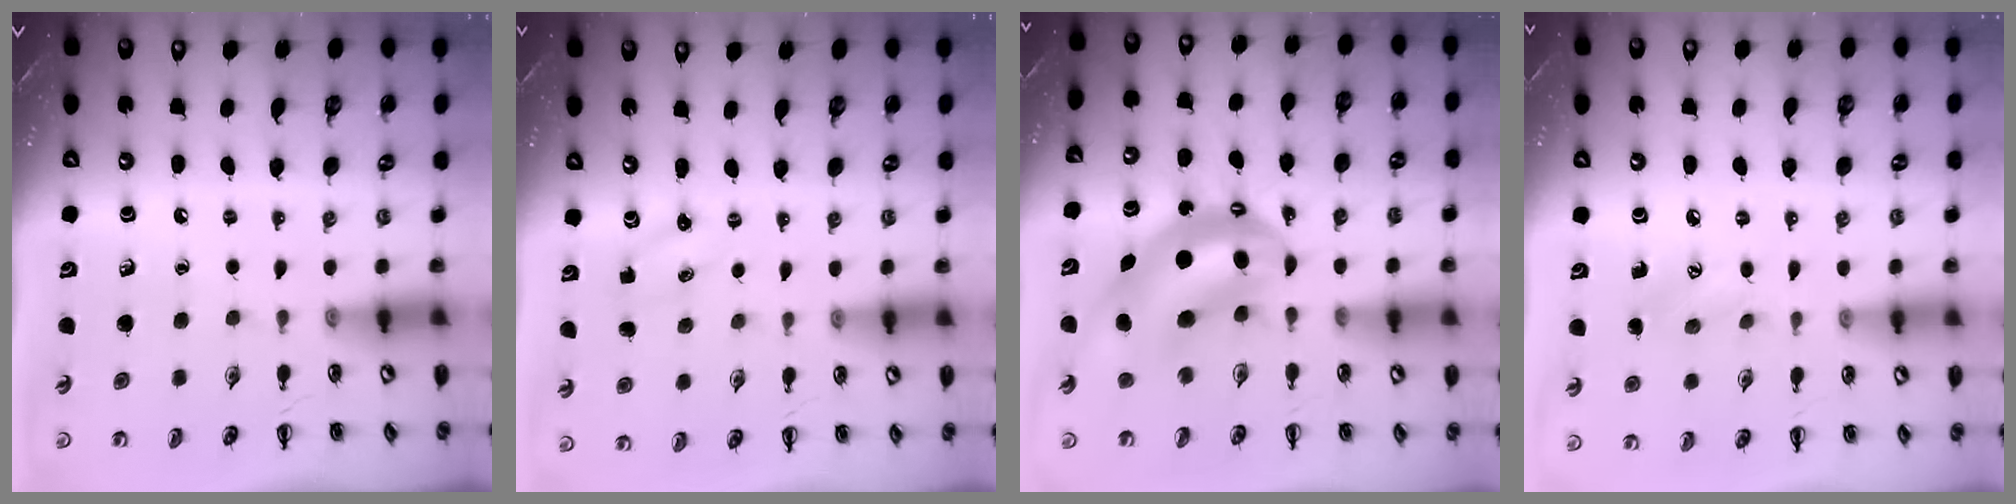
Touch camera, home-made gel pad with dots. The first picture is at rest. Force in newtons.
{"total": 1.8, "press": 1.7, "slide": 0.5}
{"total": 10.6, "press": 10.3, "slide": 2.6}
{"total": 5.5, "press": 5.4, "slide": 1.2}